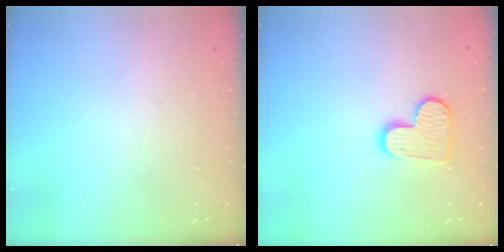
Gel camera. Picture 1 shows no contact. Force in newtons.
{"total": 9.6, "press": 9.6, "slide": 0.6}